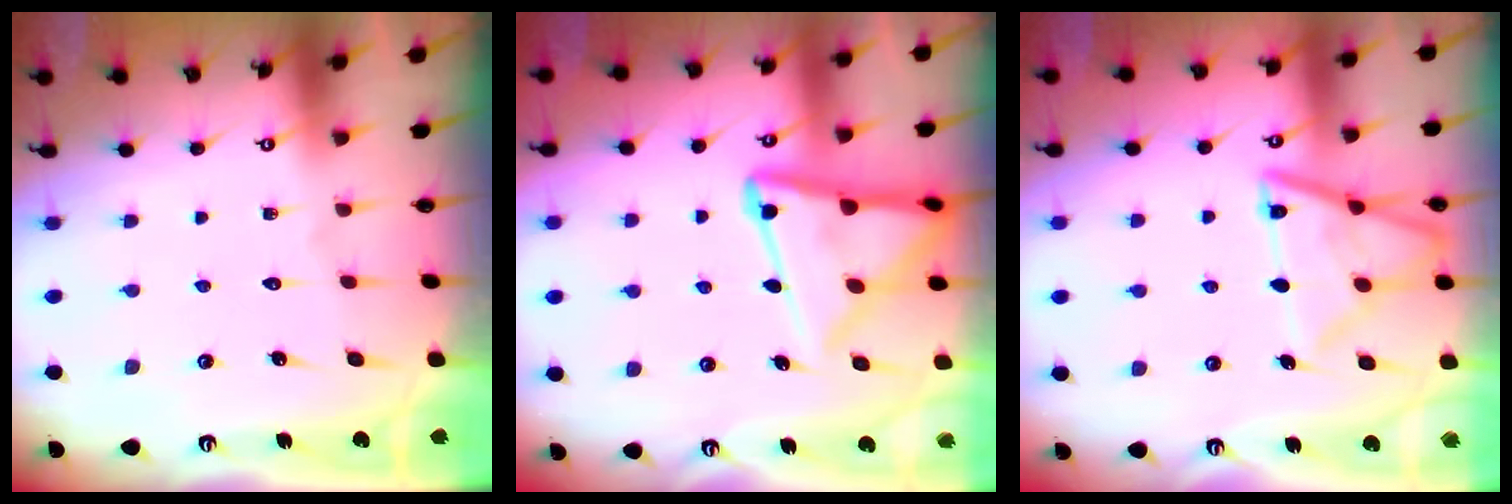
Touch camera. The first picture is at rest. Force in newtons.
{"total": 14.6, "press": 14.5, "slide": 1.6}
{"total": 14.4, "press": 14.3, "slide": 1.5}